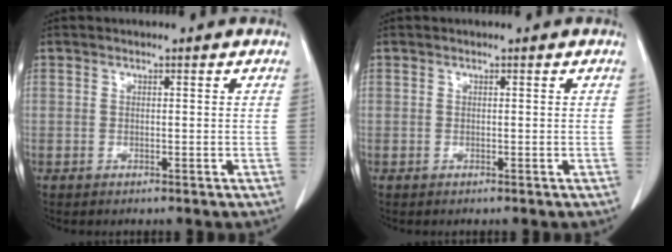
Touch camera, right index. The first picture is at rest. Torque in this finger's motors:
{"motor_torque": [0.00, 0.00, 0.00, 0.00]}